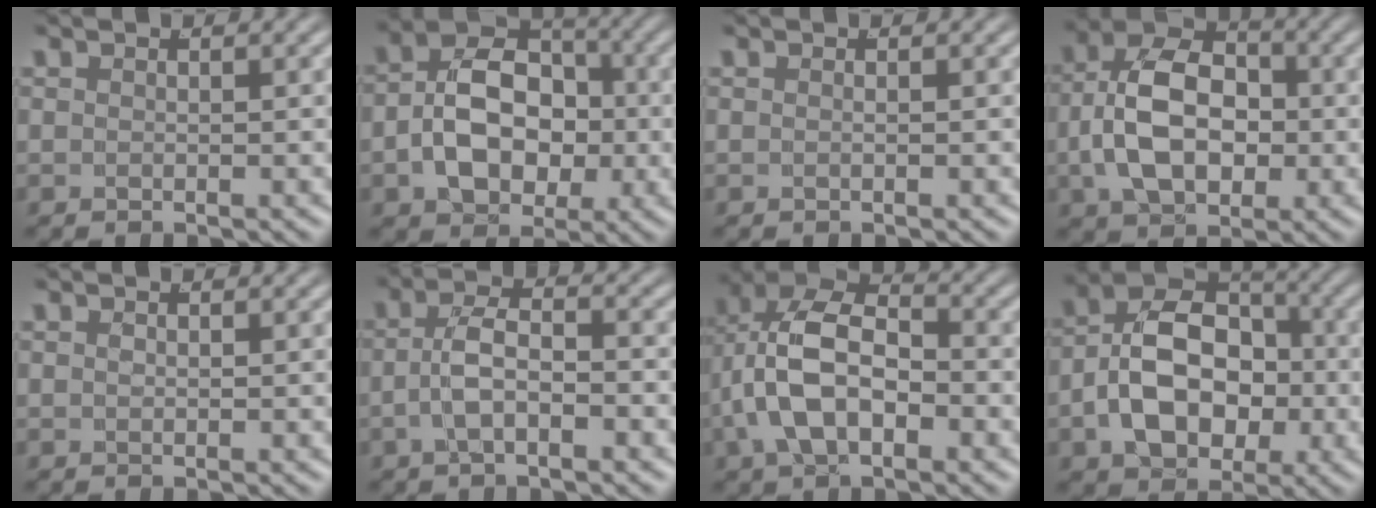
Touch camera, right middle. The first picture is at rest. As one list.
[{"total": 9.6, "force": [-0.7, 7.4, 6.1], "torque": [-0.094, -0.007, -0.014]}, {"total": 0.0}, {"total": 9.6, "force": [-0.1, 7.0, 6.6], "torque": [-0.121, -0.011, 0.004]}, {"total": 0.0}, {"total": 3.6, "force": [-1.2, 1.7, 3.0], "torque": [-0.055, -0.001, -0.023]}, {"total": 8.8, "force": [0.3, 6.3, 6.1], "torque": [-0.130, -0.017, 0.006]}, {"total": 10.8, "force": [-0.7, 8.2, 7.0], "torque": [-0.120, -0.016, -0.010]}]